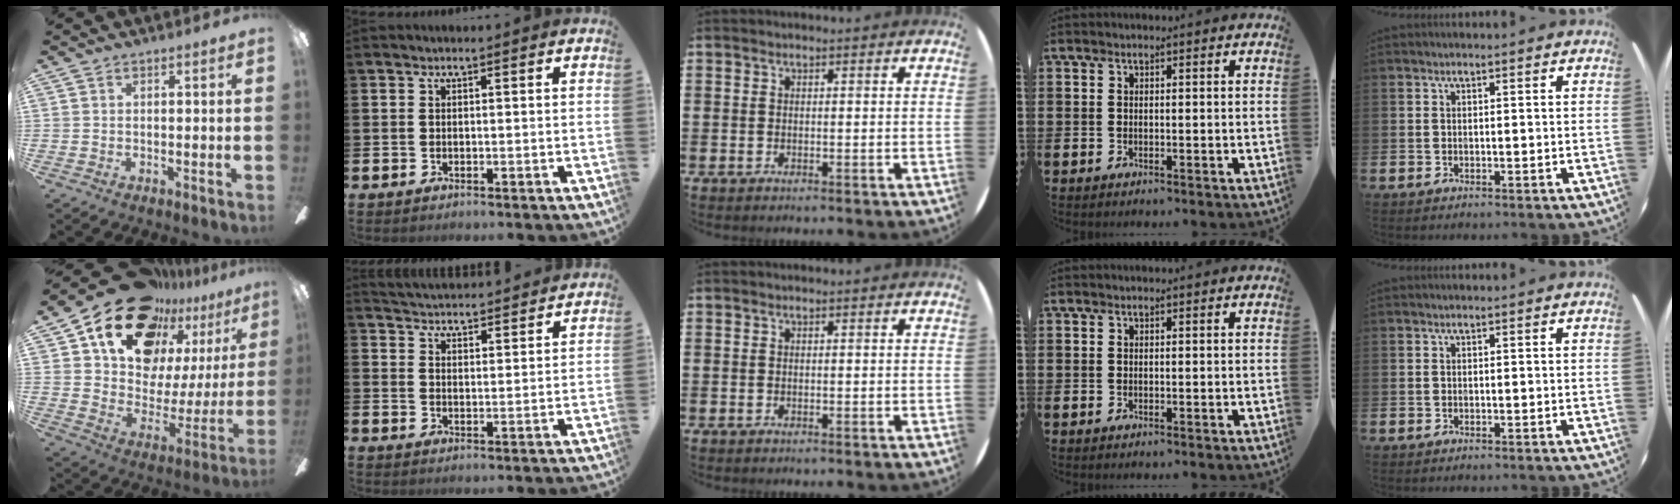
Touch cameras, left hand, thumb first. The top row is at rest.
{"thumb": {"total": 20.4, "force": [14.9, 11.7, 7.6], "torque": [-0.144, -0.104, 0.279]}, "index": {"total": 4.7, "force": [4.7, 0.1, -0.3], "torque": [-0.007, -0.040, 0.081]}}